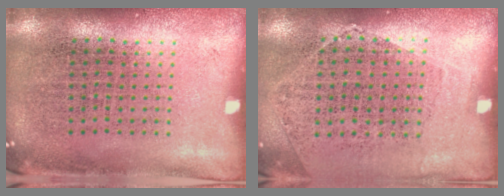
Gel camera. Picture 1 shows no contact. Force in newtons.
{"total": 1.1, "press": 0.9, "slide": 0.7}